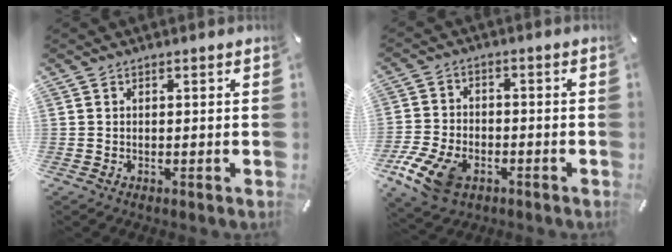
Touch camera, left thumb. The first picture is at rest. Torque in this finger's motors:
{"motor_torque": [0.59, 1.30, 0.50, 0.41, 0.09]}